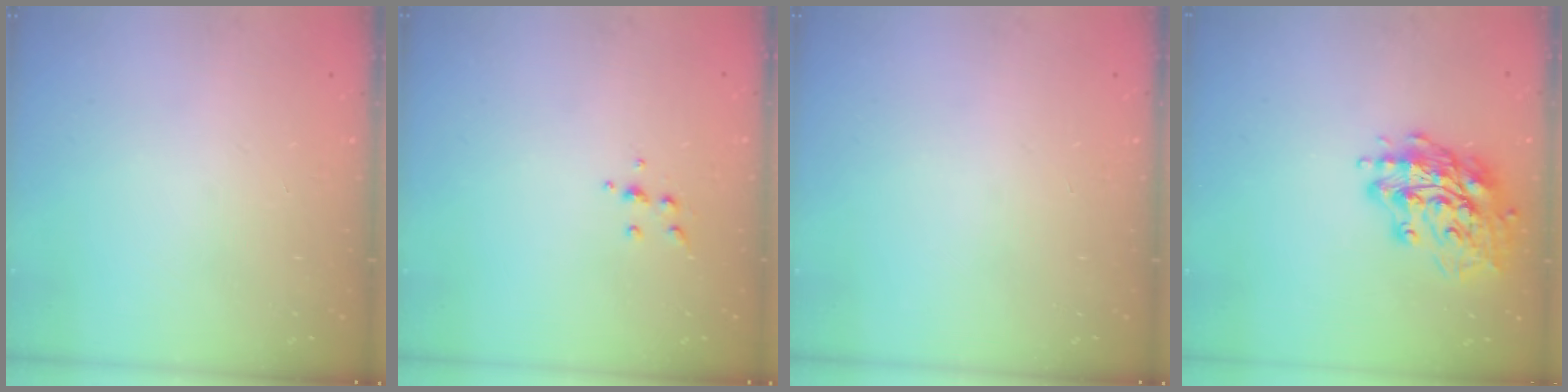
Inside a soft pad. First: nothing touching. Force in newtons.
{"total": 5.0, "press": 4.9, "slide": 0.8}
{"total": 0.0}
{"total": 15.7, "press": 15.6, "slide": 2.4}